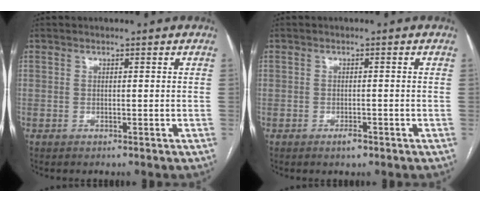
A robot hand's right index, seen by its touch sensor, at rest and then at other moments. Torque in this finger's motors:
{"motor_torque": [-0.04, -0.03, -0.11, -0.03]}